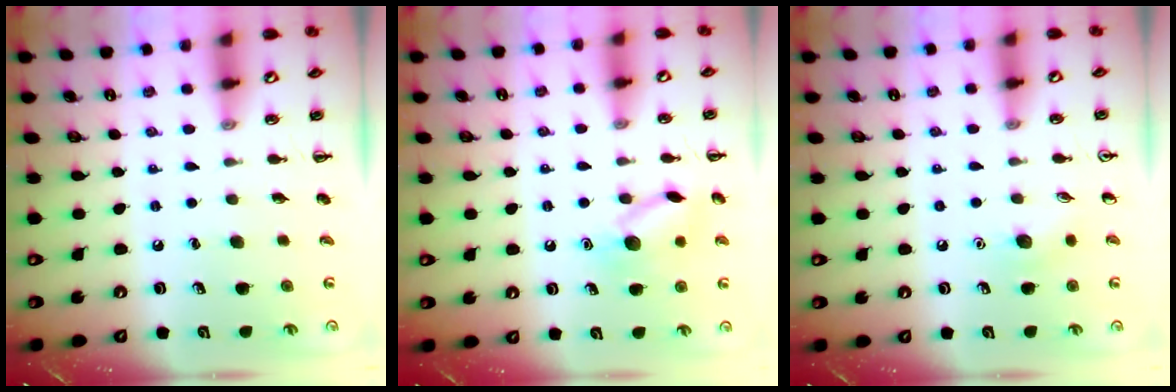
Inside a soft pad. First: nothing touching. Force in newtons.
{"total": 11.2, "press": 11.2, "slide": 0.6}
{"total": 5.8, "press": 5.5, "slide": 1.7}